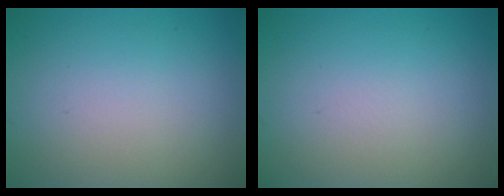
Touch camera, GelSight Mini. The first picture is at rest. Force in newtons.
{"total": 0.0}